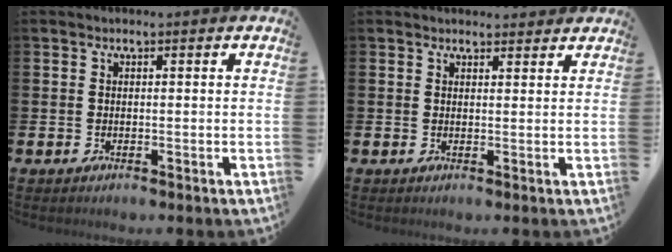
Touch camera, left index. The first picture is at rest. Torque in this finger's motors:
{"motor_torque": [0.47, -1.66, 0.00, 0.01]}